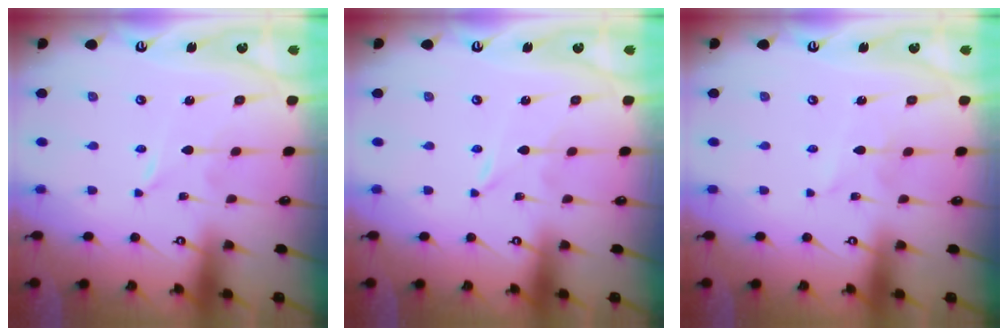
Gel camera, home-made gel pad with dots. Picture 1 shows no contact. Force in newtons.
{"total": 0.0}
{"total": 2.8, "press": 2.8, "slide": 0.3}